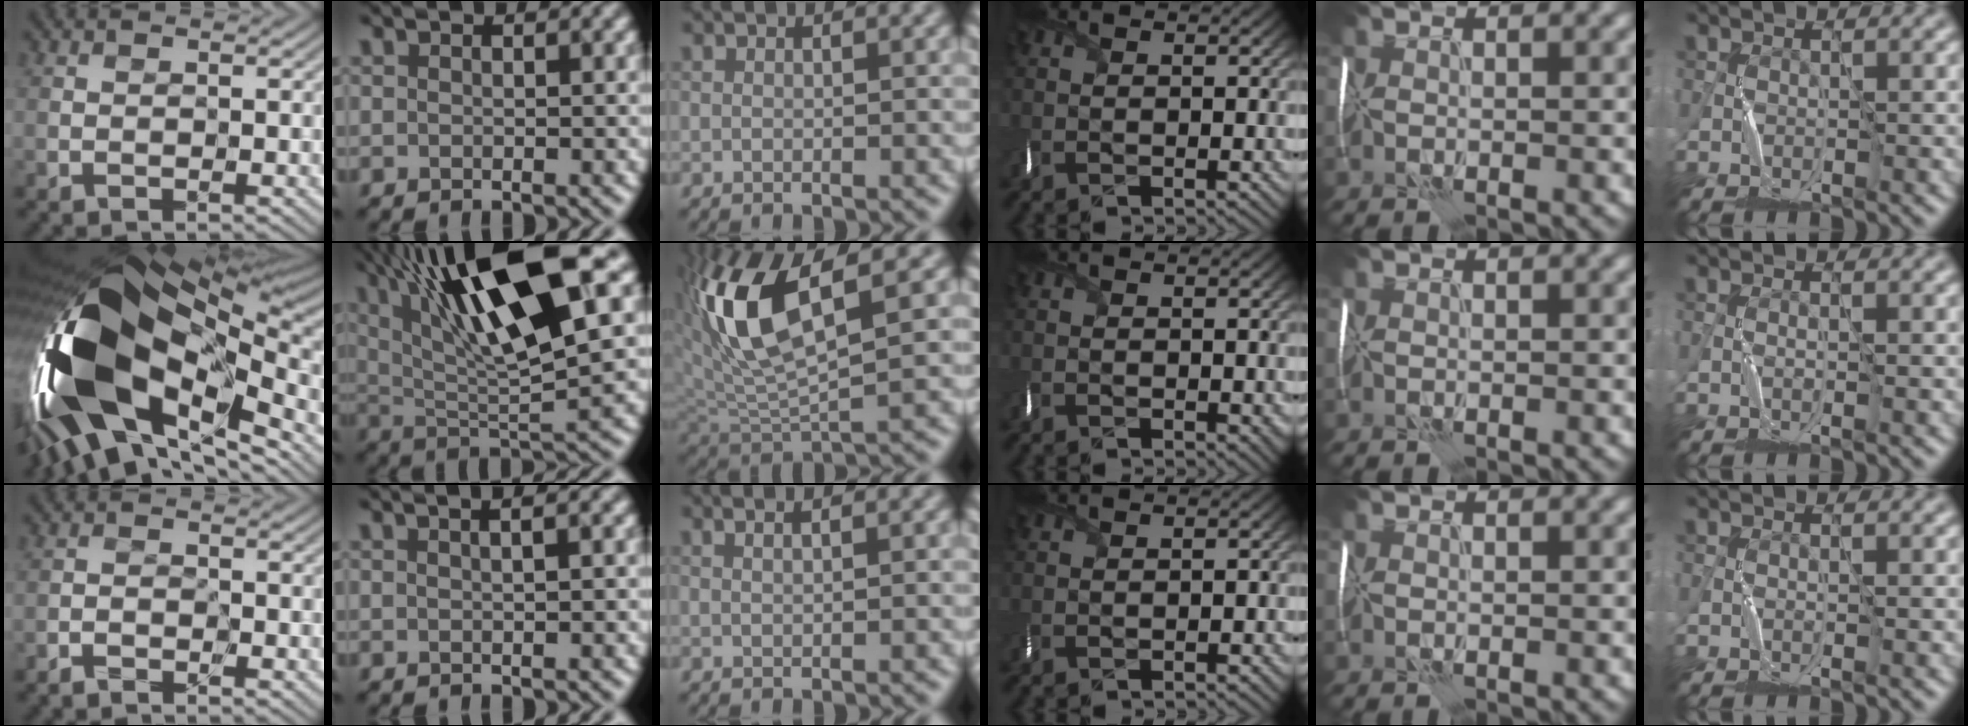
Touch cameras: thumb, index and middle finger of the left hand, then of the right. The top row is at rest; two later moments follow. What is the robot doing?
{"motion": "wrap", "object": "thread"}